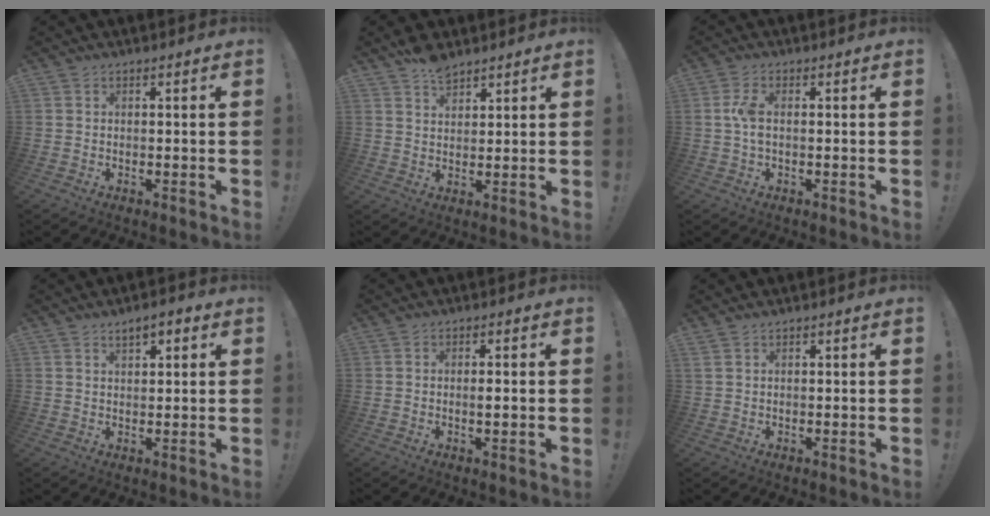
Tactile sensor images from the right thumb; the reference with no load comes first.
{"total": 5.6, "force": [4.4, 2.6, 2.4], "torque": [-0.040, -0.022, 0.081]}
{"total": 4.6, "force": [0.1, 1.9, 4.2], "torque": [-0.099, 0.006, 0.000]}
{"total": 3.8, "force": [2.1, 1.7, 2.7], "torque": [-0.039, -0.005, 0.034]}
{"total": 2.1, "force": [-0.3, 0.2, 2.1], "torque": [-0.027, -0.004, -0.009]}
{"total": 0.9, "force": [0.7, 0.2, 0.5], "torque": [-0.019, 0.003, 0.015]}